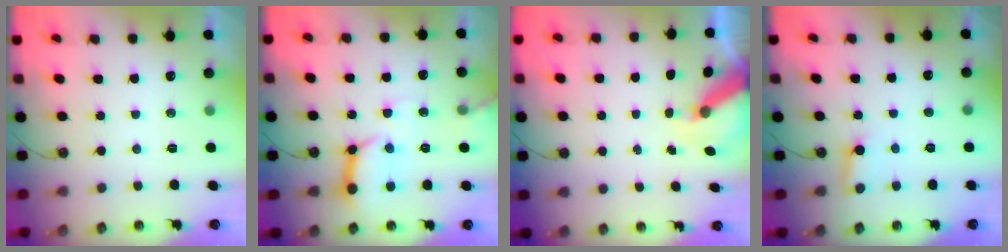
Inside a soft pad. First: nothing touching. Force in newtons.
{"total": 11.8, "press": 11.7, "slide": 1.6}
{"total": 8.1, "press": 8.1, "slide": 0.8}
{"total": 2.8, "press": 2.8, "slide": 0.3}